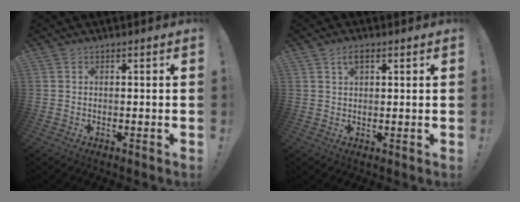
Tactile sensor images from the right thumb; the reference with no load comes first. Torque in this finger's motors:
{"motor_torque": [-0.14, 0.23, 0.01, 0.01, 0.00]}